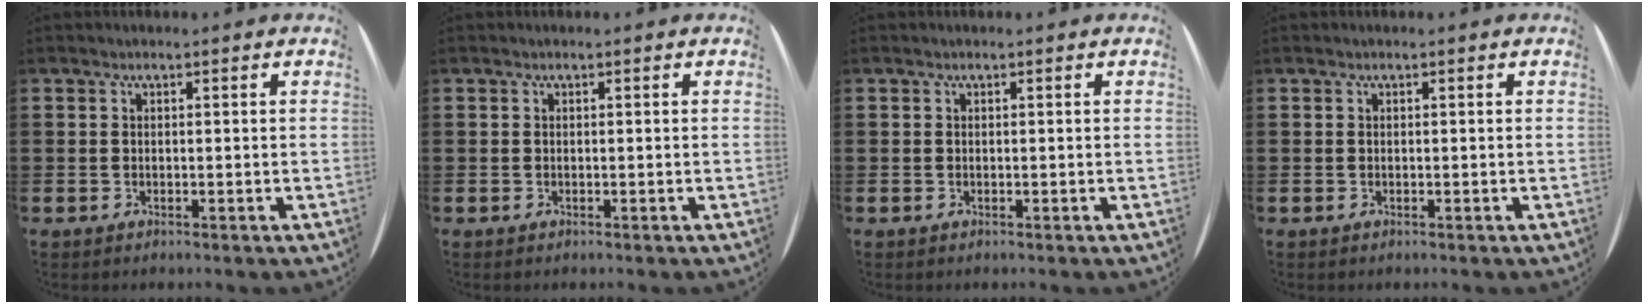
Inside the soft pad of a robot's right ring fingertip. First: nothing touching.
{"total": 0.0}
{"total": 0.0}
{"total": 0.0}